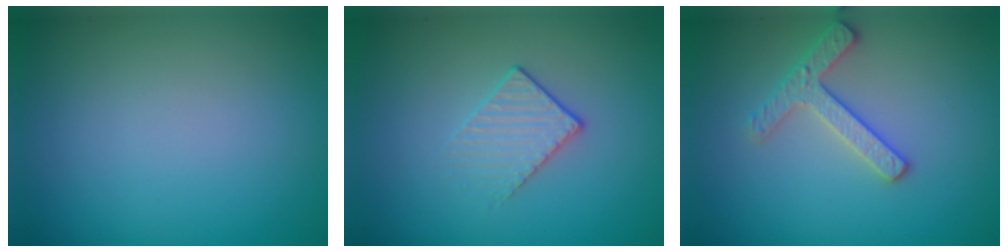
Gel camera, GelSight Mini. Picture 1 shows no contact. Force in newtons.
{"total": 1.6, "press": 1.1, "slide": 1.1}
{"total": 2.5, "press": 2.4, "slide": 0.4}